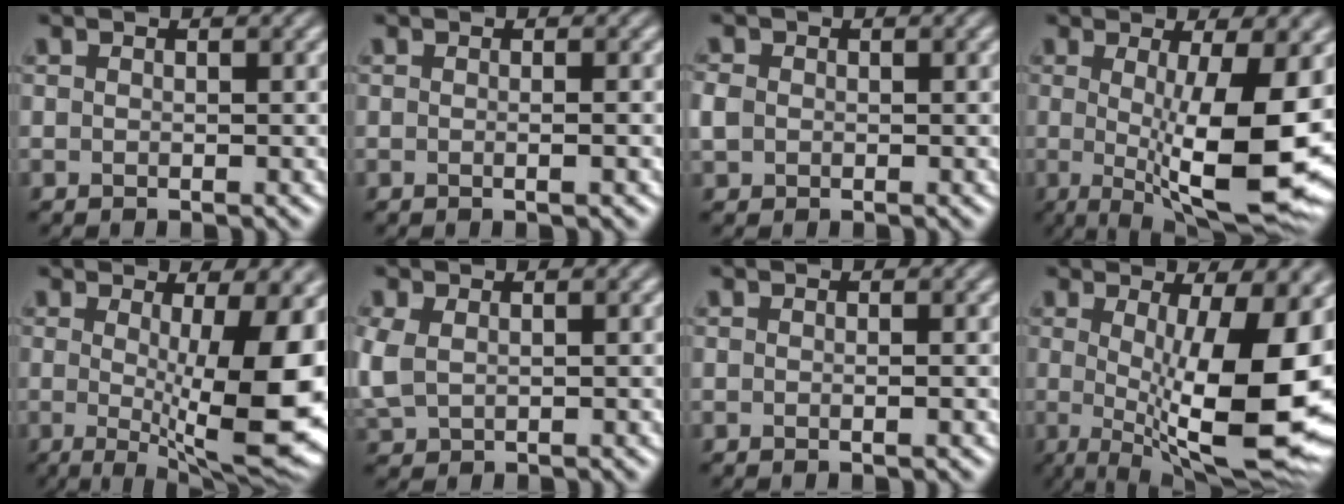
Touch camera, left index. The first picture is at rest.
{"total": 1.3, "force": [0.1, 0.7, 1.1], "torque": [0.013, 0.004, -0.010]}
{"total": 1.2, "force": [0.2, 1.1, 0.2], "torque": [-0.003, 0.002, -0.002]}
{"total": 11.3, "force": [-0.6, 2.8, 10.9], "torque": [-0.156, -0.023, -0.003]}
{"total": 11.2, "force": [-0.3, 2.7, 10.9], "torque": [-0.142, -0.017, -0.002]}
{"total": 2.4, "force": [0.6, 1.7, 1.5], "torque": [-0.055, 0.001, 0.017]}
{"total": 0.6, "force": [0.0, 0.3, 0.6], "torque": [0.004, 0.004, -0.001]}
{"total": 14.2, "force": [-0.1, 4.1, 13.6], "torque": [-0.178, -0.009, 0.004]}